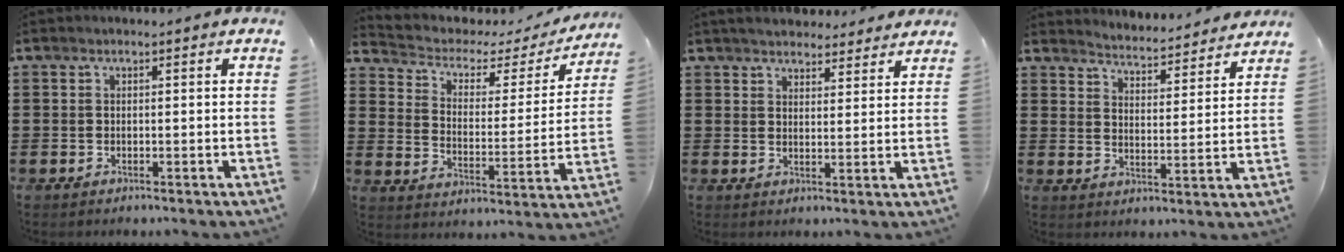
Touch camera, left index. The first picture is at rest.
{"total": 3.4, "force": [2.2, 2.0, 1.7], "torque": [-0.051, -0.014, 0.027]}
{"total": 3.6, "force": [3.5, 0.8, 0.3], "torque": [-0.018, -0.008, 0.065]}
{"total": 4.1, "force": [4.1, -0.3, -0.3], "torque": [-0.016, -0.035, 0.067]}